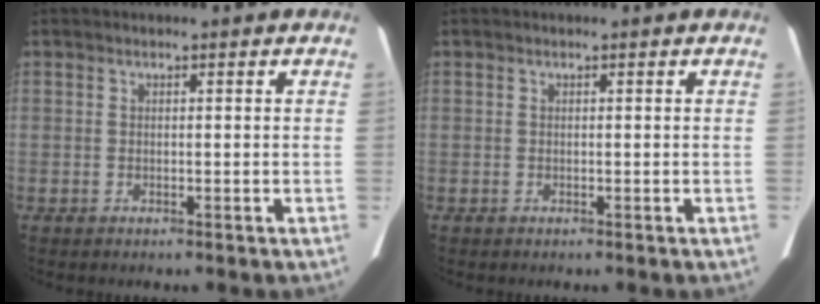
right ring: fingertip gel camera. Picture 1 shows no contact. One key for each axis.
{"total": 0.0}